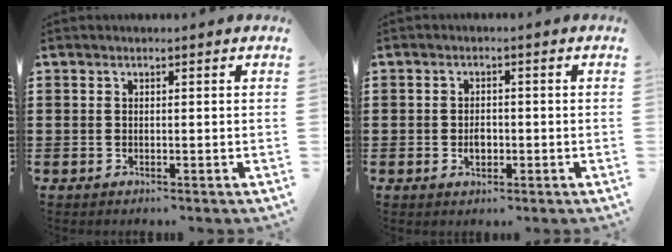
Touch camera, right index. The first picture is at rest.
{"total": 2.3, "force": [-0.6, 1.4, 1.8], "torque": [-0.025, -0.001, -0.013]}